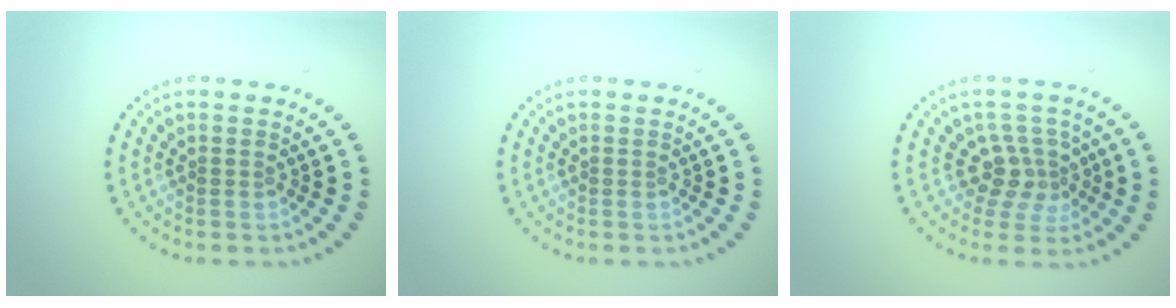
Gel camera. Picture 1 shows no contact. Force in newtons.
{"total": 0.0}
{"total": 3.0, "press": 2.4, "slide": 1.8}